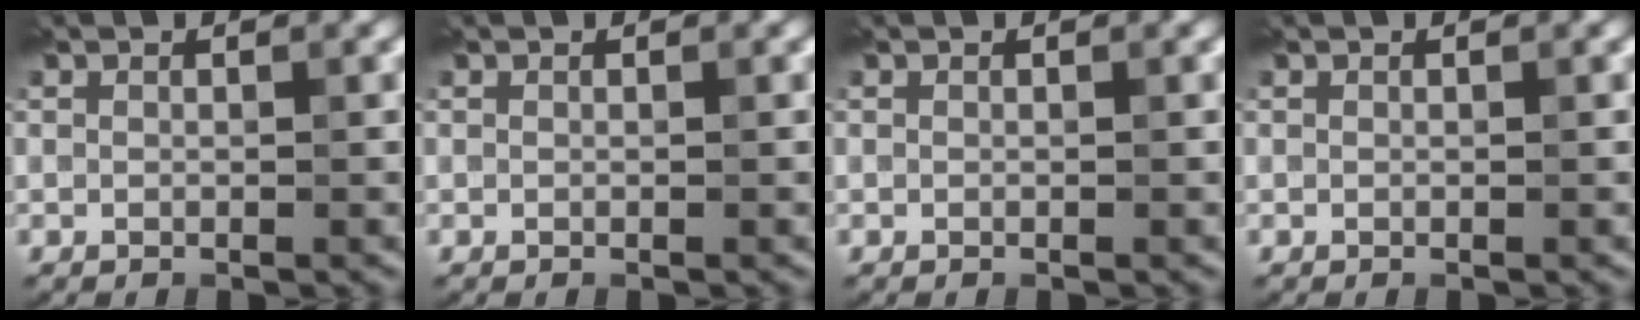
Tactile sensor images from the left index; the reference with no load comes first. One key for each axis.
{"total": 0.0}
{"total": 0.0}
{"total": 0.0}